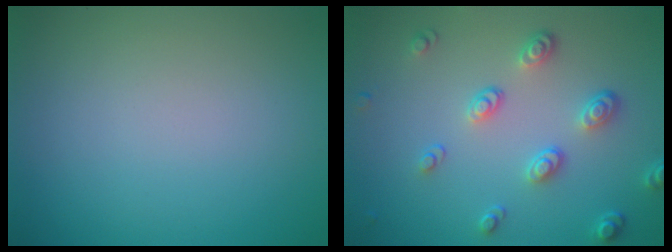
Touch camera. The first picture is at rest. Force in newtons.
{"total": 3.7, "press": 2.8, "slide": 2.3}